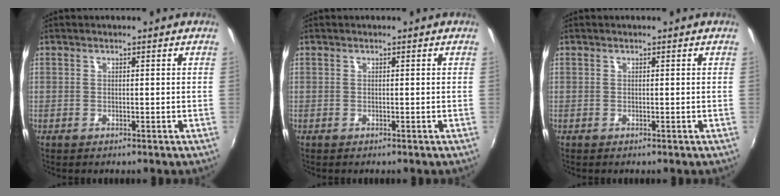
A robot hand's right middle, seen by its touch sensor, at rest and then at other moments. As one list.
[{"total": 0.0}, {"total": 0.0}]